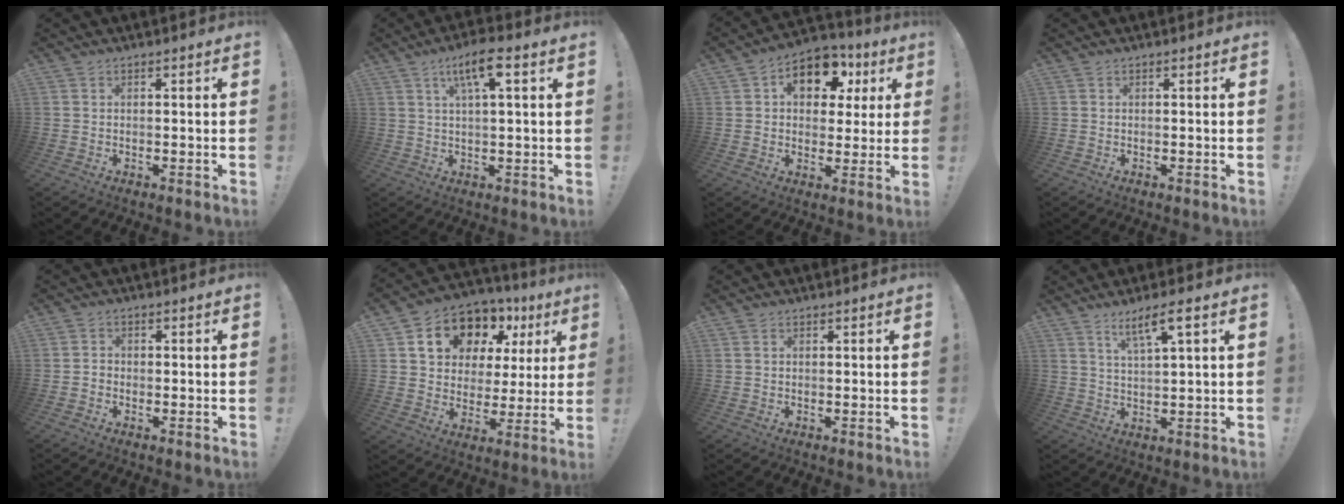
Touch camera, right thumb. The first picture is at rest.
{"total": 8.2, "force": [3.4, 1.6, 7.3], "torque": [-0.120, -0.006, 0.054]}
{"total": 13.0, "force": [4.4, 9.1, 8.1], "torque": [-0.110, -0.012, 0.083]}
{"total": 0.0}
{"total": 1.7, "force": [-1.0, 1.3, 0.5], "torque": [-0.014, 0.010, -0.016]}
{"total": 14.1, "force": [8.5, 9.6, 5.8], "torque": [-0.103, -0.056, 0.166]}
{"total": 0.8, "force": [0.4, 0.6, 0.3], "torque": [-0.013, 0.005, 0.009]}
{"total": 6.7, "force": [3.8, 0.6, 5.5], "torque": [-0.089, -0.015, 0.058]}